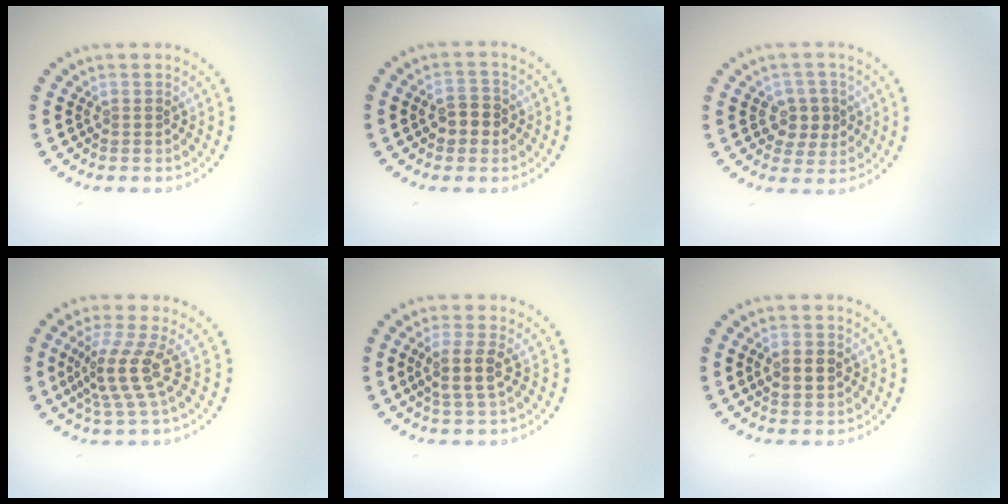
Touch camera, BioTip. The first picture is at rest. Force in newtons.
{"total": 2.5, "press": 2.5, "slide": 0.4}
{"total": 2.9, "press": 2.8, "slide": 0.8}
{"total": 3.8, "press": 2.8, "slide": 2.6}
{"total": 2.7, "press": 2.3, "slide": 1.5}
{"total": 2.3, "press": 2.3, "slide": 0.2}